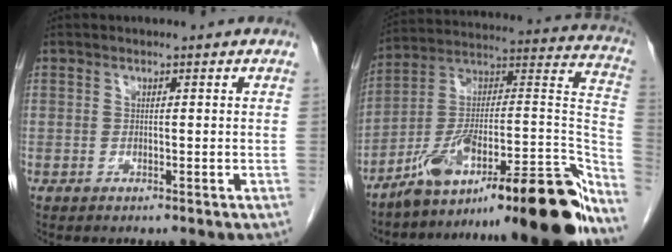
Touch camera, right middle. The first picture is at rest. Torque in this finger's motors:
{"motor_torque": [1.14, -1.00, 0.40, 0.21]}